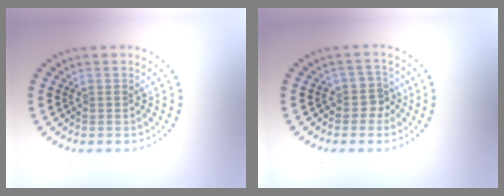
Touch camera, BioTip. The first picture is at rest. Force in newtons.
{"total": 2.0, "press": 1.6, "slide": 1.2}